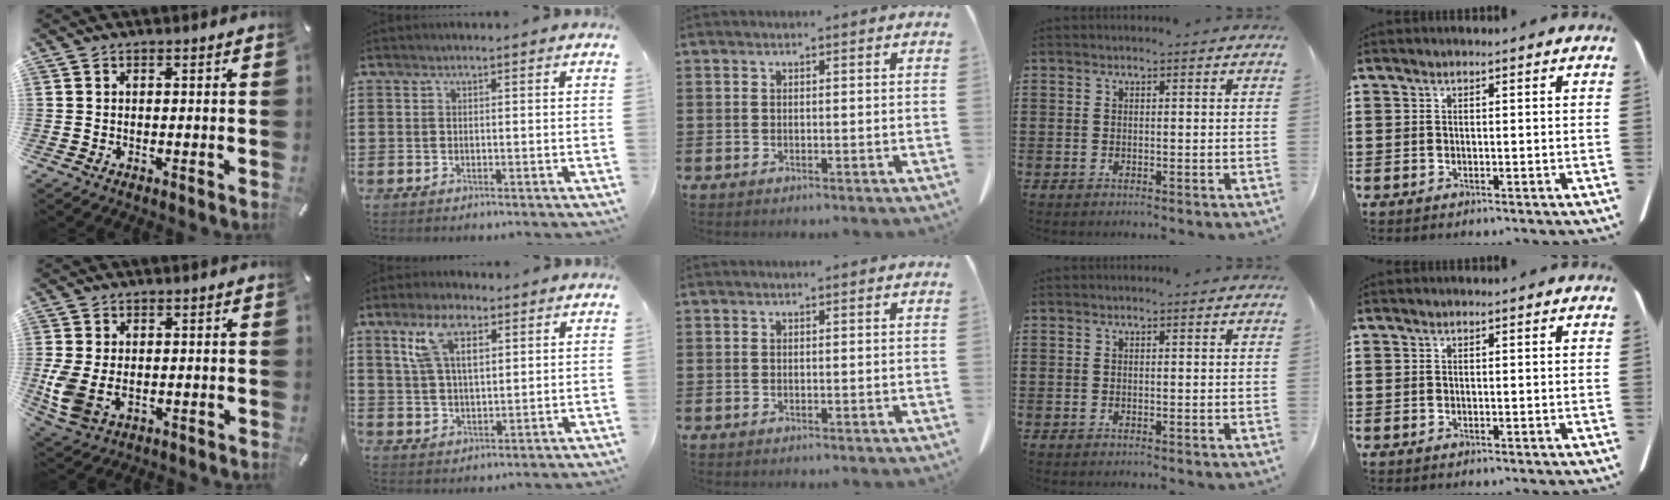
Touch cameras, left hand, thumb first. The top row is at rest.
{"thumb": {"total": 6.8, "force": [-0.9, 4.8, 4.7], "torque": [-0.113, -0.007, -0.016]}, "index": {"total": 8.0, "force": [4.4, 3.6, 5.6], "torque": [-0.119, 0.009, 0.079]}}